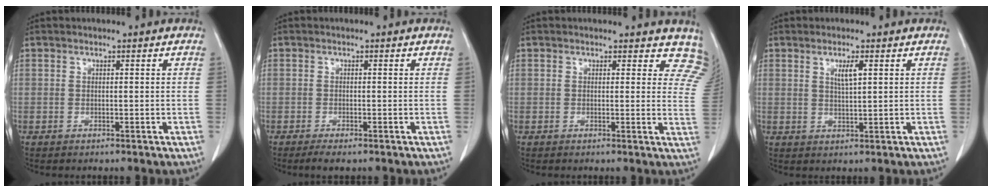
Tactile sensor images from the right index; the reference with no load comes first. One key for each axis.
{"total": 2.1, "fx": -1.5, "fy": 0.4, "fz": 1.4, "tx": -0.022, "ty": -0.005, "tz": -0.024}
{"total": 6.9, "fx": 6.2, "fy": 2.9, "fz": 0.4, "tx": 0.041, "ty": -0.019, "tz": 0.029}
{"total": 2.8, "fx": 1.2, "fy": 0.2, "fz": 2.5, "tx": -0.048, "ty": -0.002, "tz": 0.022}